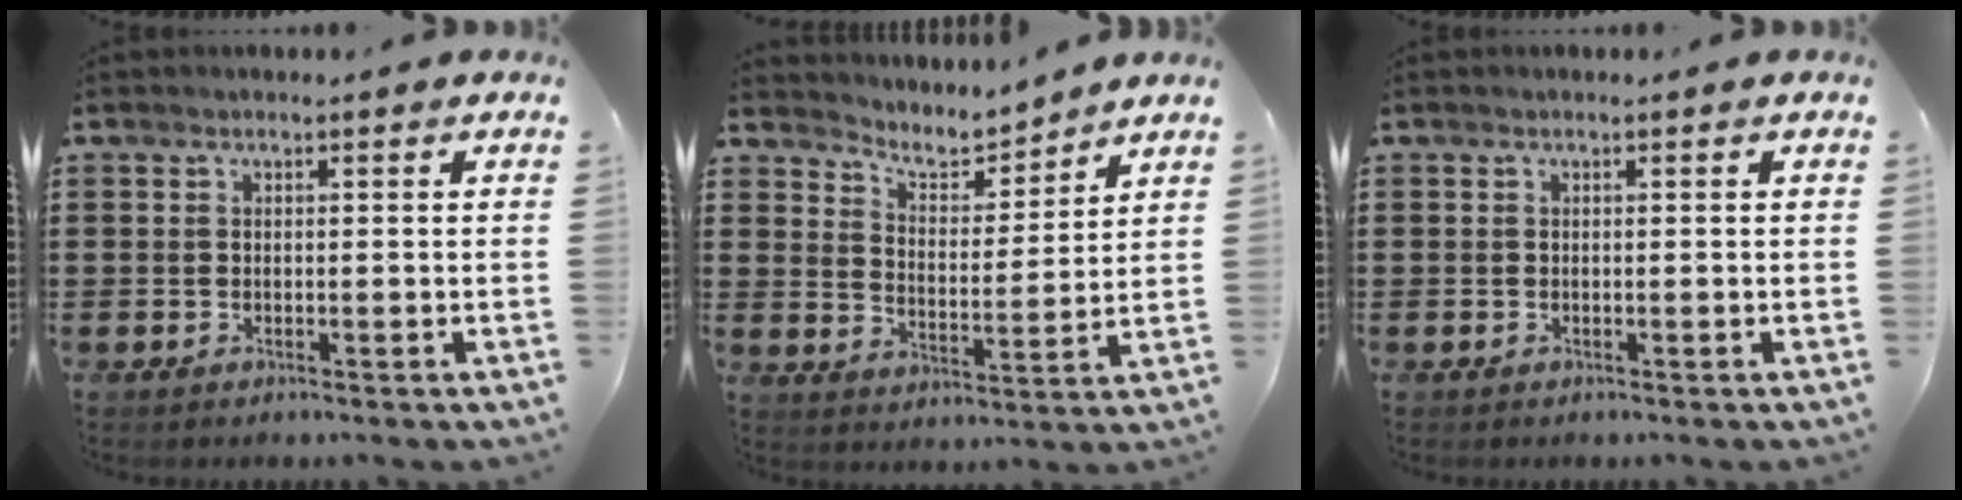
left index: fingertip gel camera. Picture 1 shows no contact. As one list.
[{"total": 5.0, "force": [4.7, 1.3, 1.0], "torque": [-0.047, -0.031, 0.078]}, {"total": 0.0}]